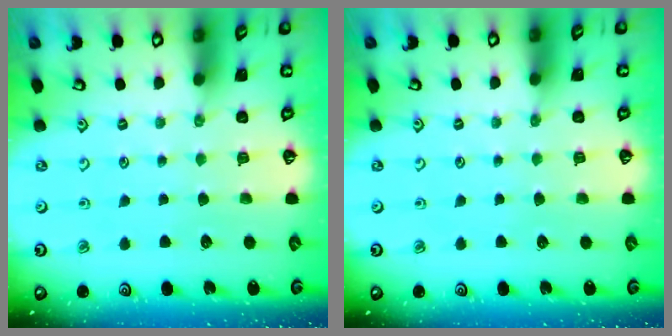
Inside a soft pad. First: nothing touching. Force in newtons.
{"total": 0.0}